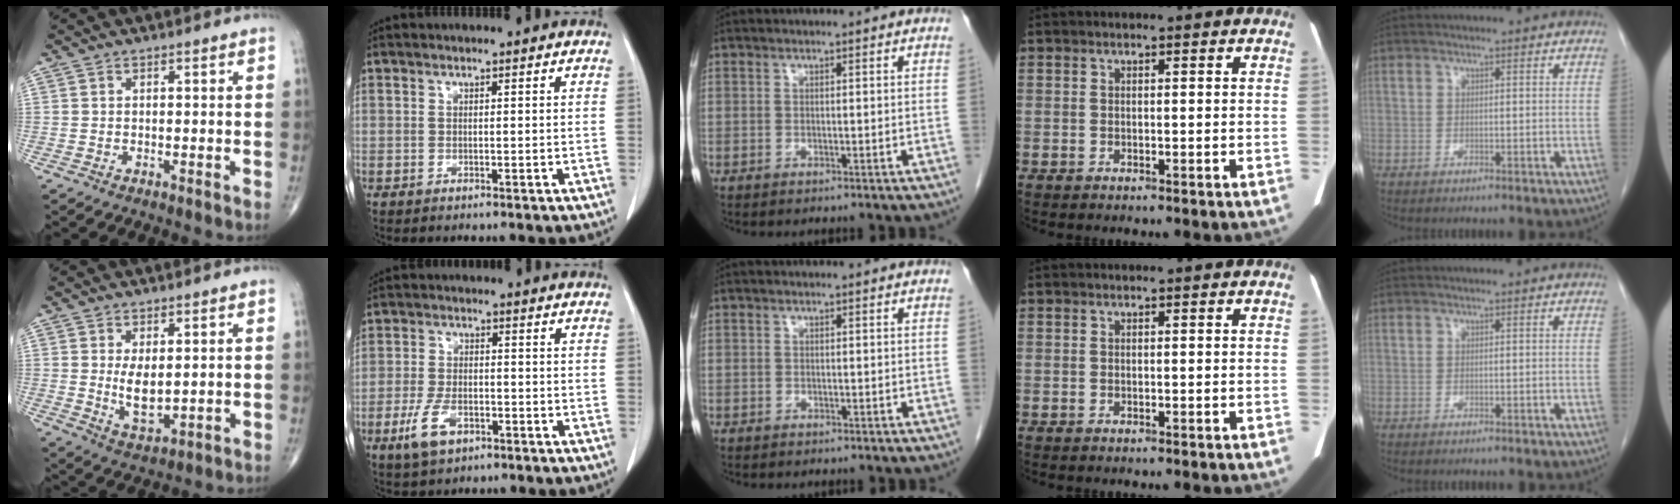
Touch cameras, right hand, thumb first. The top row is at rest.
{"thumb": {"total": 5.8, "force": [0.7, 2.8, 5.0], "torque": [-0.078, -0.019, 0.023]}, "index": {"total": 6.2, "force": [-3.1, 3.0, 4.5], "torque": [-0.099, -0.005, -0.055]}, "middle": {"total": 0.7, "force": [-0.5, 0.5, 0.0], "torque": [-0.008, 0.003, -0.010]}}